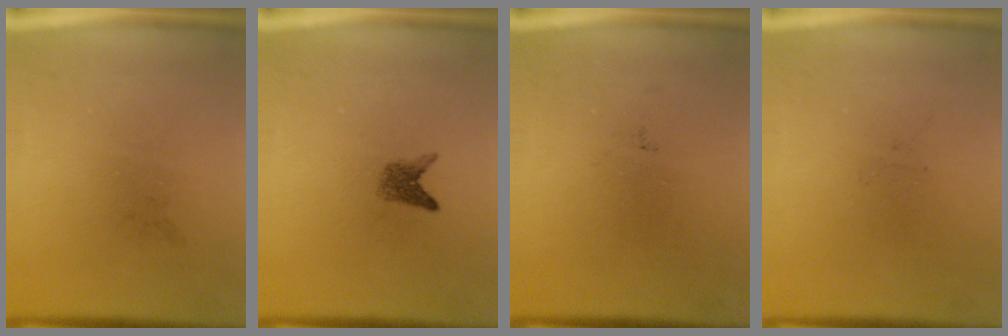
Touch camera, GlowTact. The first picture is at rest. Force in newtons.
{"total": 1.8}
{"total": 0.0}
{"total": 0.0}